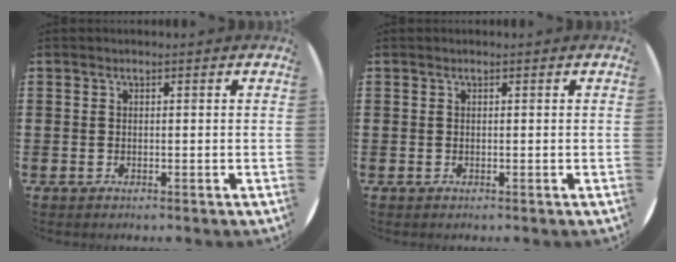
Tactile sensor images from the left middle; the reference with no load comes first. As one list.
[{"total": 0.0}]